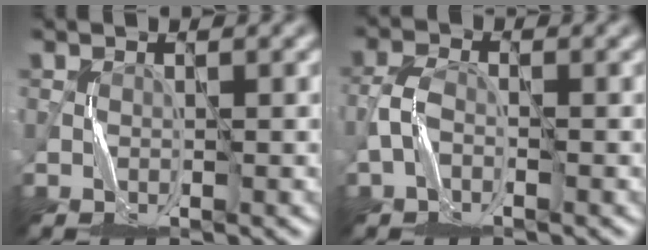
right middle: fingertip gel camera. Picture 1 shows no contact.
{"total": 1.8, "force": [-0.9, 0.9, 1.3], "torque": [-0.030, 0.004, -0.025]}